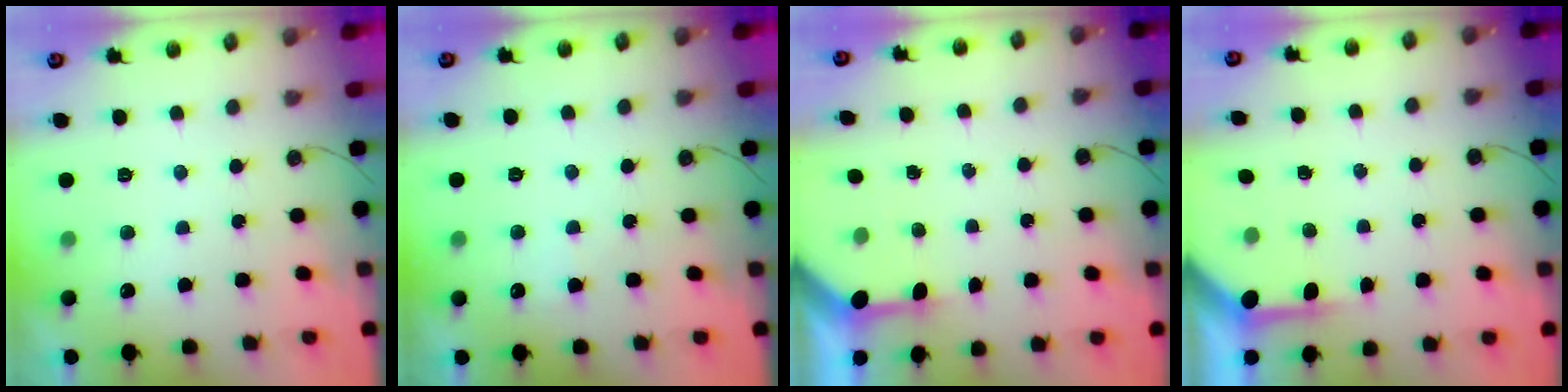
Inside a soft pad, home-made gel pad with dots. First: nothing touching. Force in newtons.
{"total": 3.0, "press": 3.0, "slide": 0.4}
{"total": 3.4, "press": 3.4, "slide": 0.4}
{"total": 3.9, "press": 3.9, "slide": 0.3}